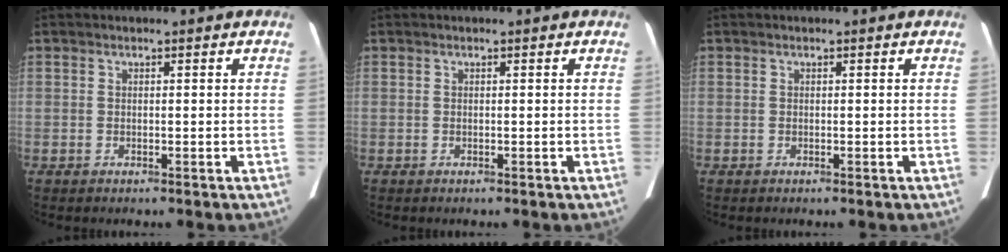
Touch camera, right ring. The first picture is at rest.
{"total": 0.0}
{"total": 0.0}